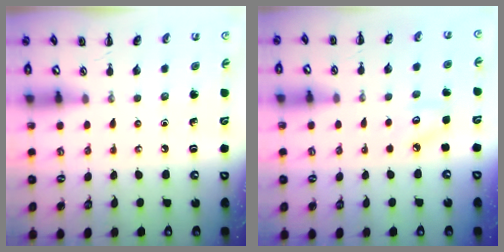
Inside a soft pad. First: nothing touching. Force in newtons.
{"total": 4.4, "press": 4.2, "slide": 1.1}